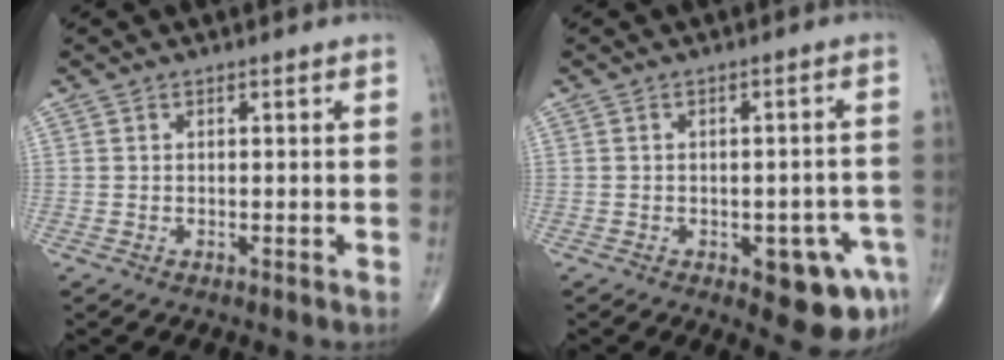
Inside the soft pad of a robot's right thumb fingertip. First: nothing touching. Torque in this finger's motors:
{"motor_torque": [1.37, 1.05, 0.60, -0.64, 0.16]}